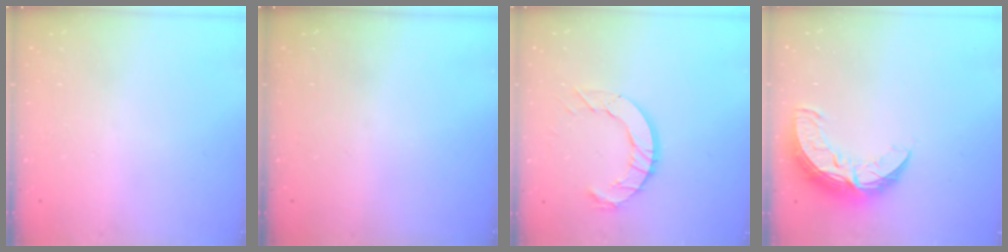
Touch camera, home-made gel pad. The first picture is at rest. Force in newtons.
{"total": 0.0}
{"total": 9.8, "press": 9.7, "slide": 1.1}
{"total": 12.2, "press": 12.2, "slide": 1.1}